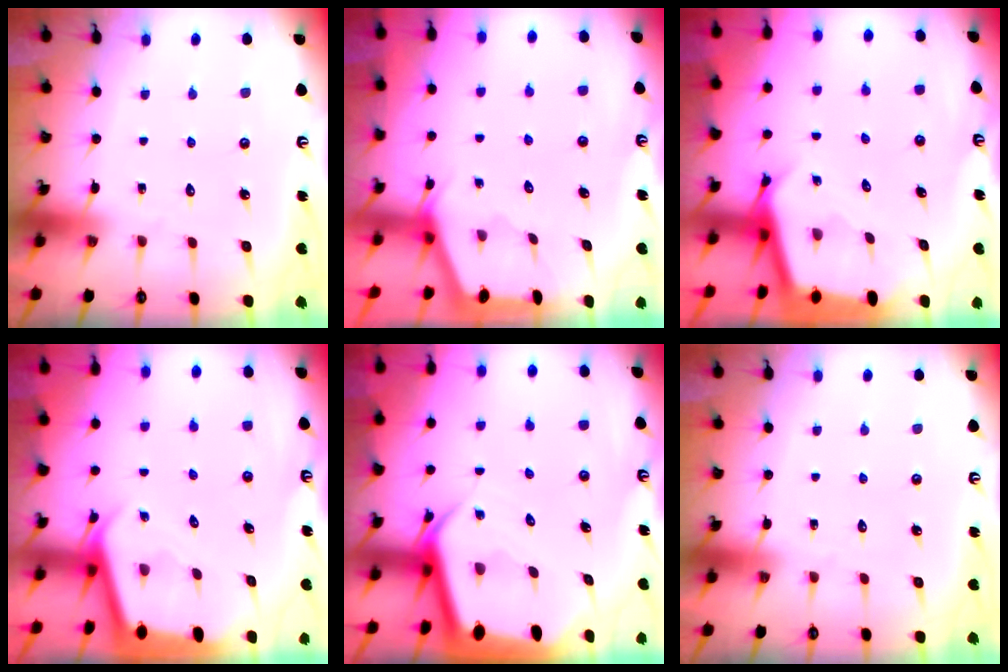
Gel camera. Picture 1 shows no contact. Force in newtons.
{"total": 2.1, "press": 2.1, "slide": 0.3}
{"total": 3.0, "press": 3.0, "slide": 0.2}
{"total": 2.7, "press": 2.7, "slide": 0.1}
{"total": 5.6, "press": 5.6, "slide": 0.4}
{"total": 0.0}